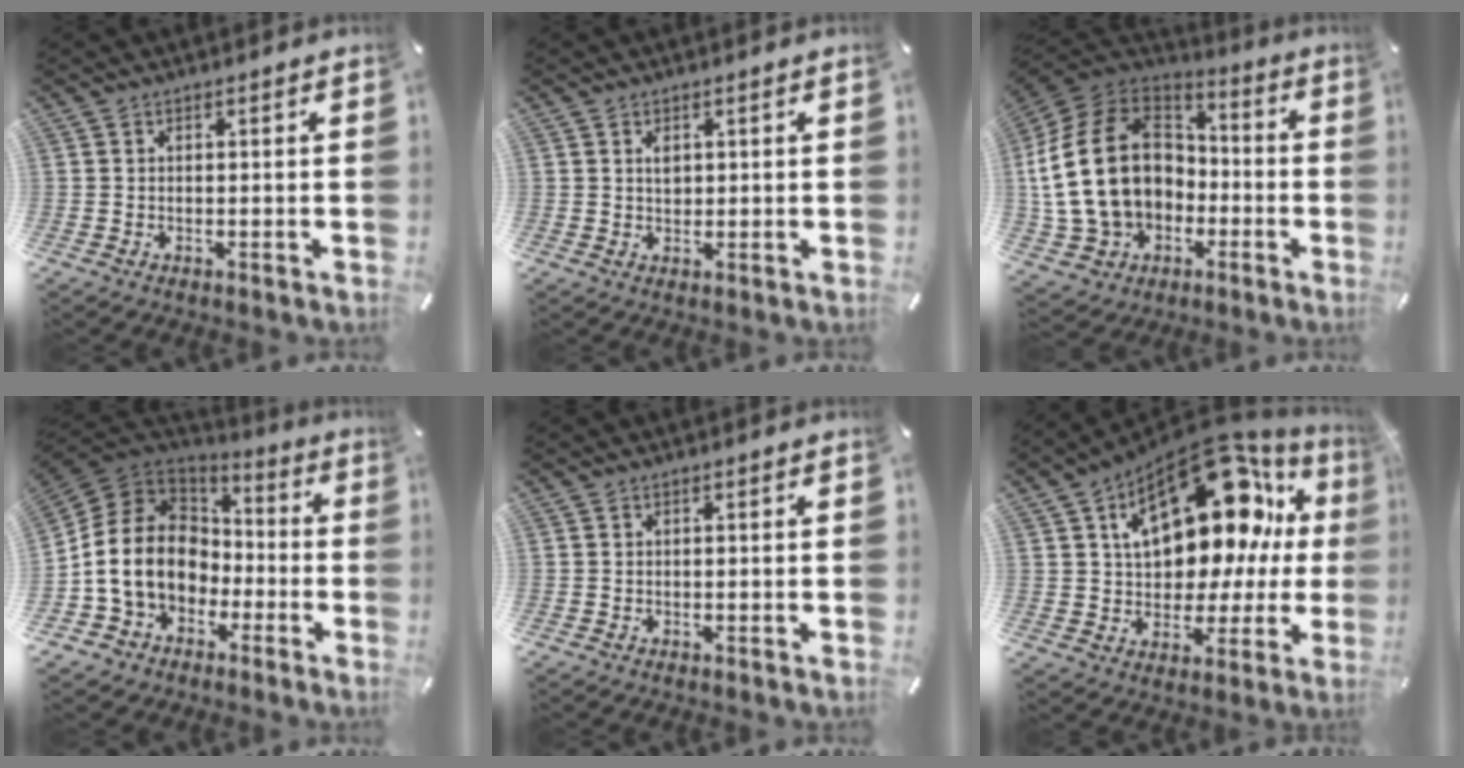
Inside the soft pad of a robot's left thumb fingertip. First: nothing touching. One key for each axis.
{"total": 2.1, "fx": 0.7, "fy": 1.5, "fz": 1.3, "tx": -0.013, "ty": -0.003, "tz": 0.009}
{"total": 23.0, "fx": -1.0, "fy": 17.8, "fz": 14.5, "tx": -0.303, "ty": 0.022, "tz": -0.014}
{"total": 14.6, "fx": -3.0, "fy": 12.4, "fz": 7.0, "tx": -0.177, "ty": 0.014, "tz": -0.055}
{"total": 0.0}
{"total": 22.8, "fx": 9.2, "fy": 13.3, "fz": 16.1, "tx": -0.244, "ty": -0.059, "tz": 0.152}